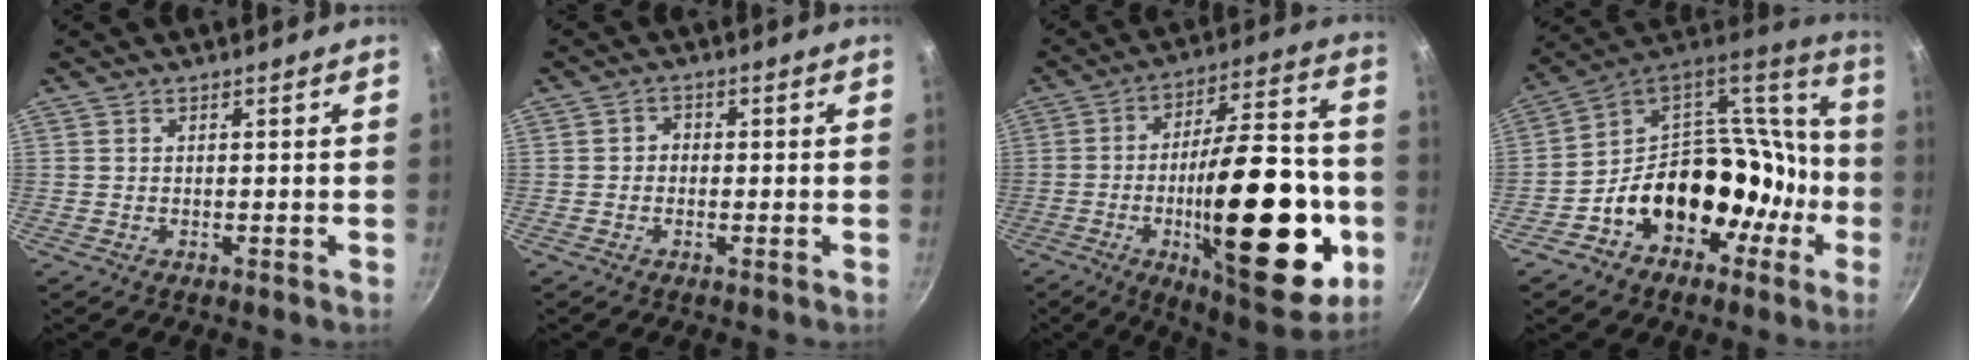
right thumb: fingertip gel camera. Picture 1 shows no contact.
{"total": 1.8, "force": [-0.5, 1.6, 0.7], "torque": [-0.001, 0.008, -0.012]}
{"total": 30.6, "force": [-7.3, 11.1, 27.6], "torque": [-0.375, 0.025, -0.100]}
{"total": 23.2, "force": [-7.2, 17.7, 13.2], "torque": [-0.169, 0.093, -0.102]}